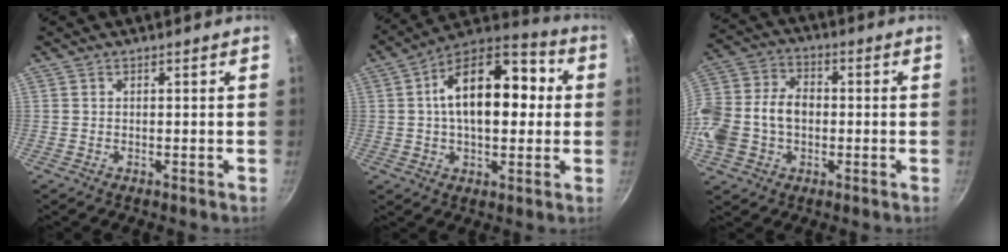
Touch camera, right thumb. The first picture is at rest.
{"total": 18.9, "force": [2.4, 10.3, 15.6], "torque": [-0.217, 0.032, 0.027]}
{"total": 17.1, "force": [-1.7, 12.4, 11.7], "torque": [-0.264, 0.028, -0.029]}